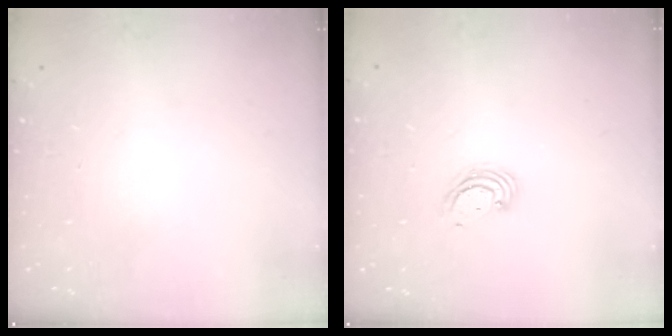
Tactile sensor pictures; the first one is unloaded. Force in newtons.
{"total": 3.6, "press": 3.6, "slide": 0.2}